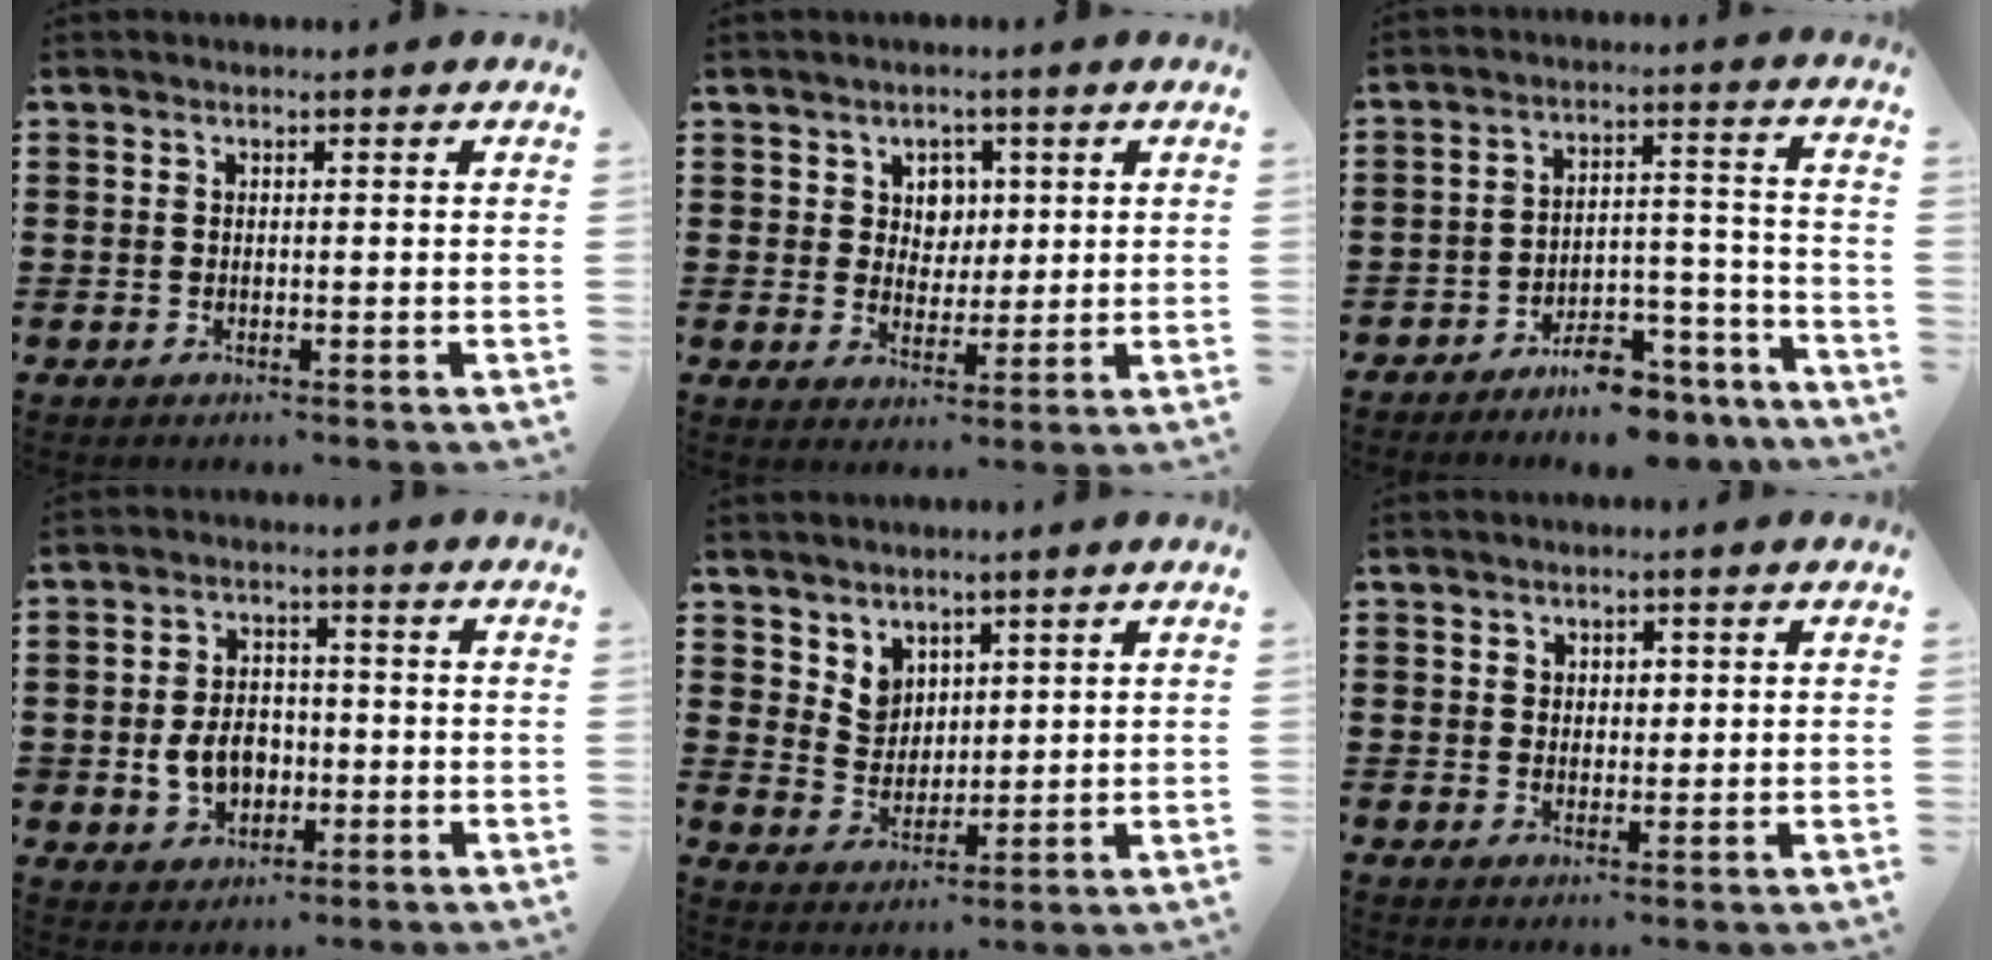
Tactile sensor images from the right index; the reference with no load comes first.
{"total": 3.9, "force": [1.5, 3.3, 1.3], "torque": [-0.032, 0.009, 0.025]}
{"total": 7.5, "force": [-7.0, 1.8, 2.0], "torque": [-0.021, 0.032, -0.130]}
{"total": 5.6, "force": [-1.4, 4.4, 3.3], "torque": [-0.065, 0.004, -0.029]}
{"total": 4.7, "force": [3.4, 3.2, 0.5], "torque": [-0.028, 0.001, 0.065]}
{"total": 1.5, "force": [0.7, 1.3, 0.4], "torque": [-0.003, 0.005, 0.011]}